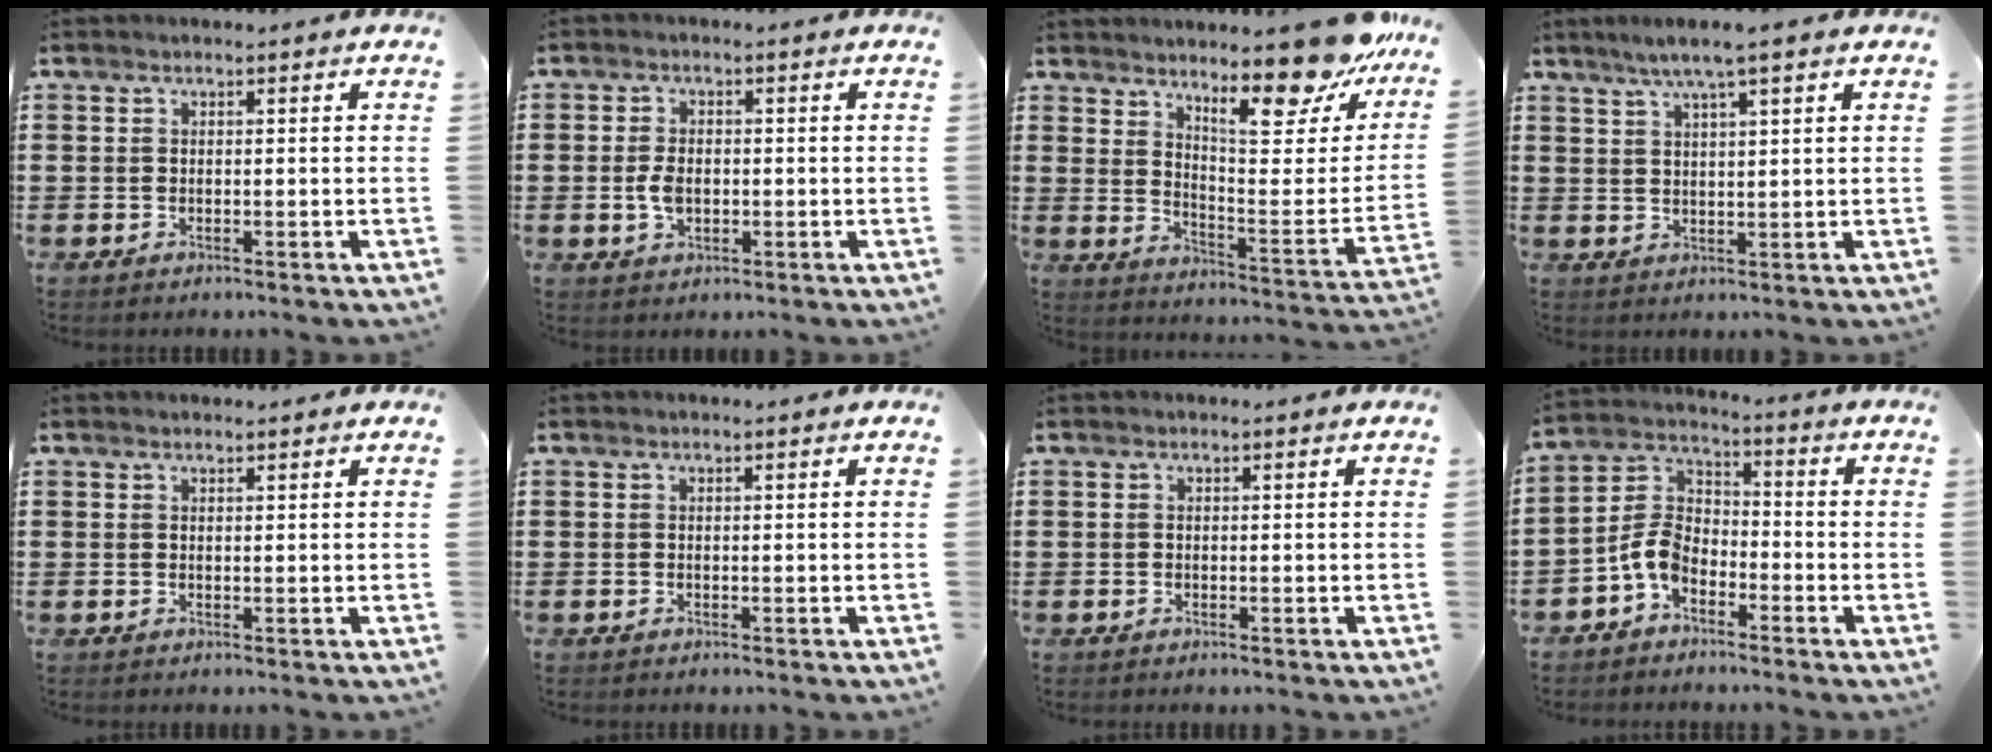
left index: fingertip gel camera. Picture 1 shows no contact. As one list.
[{"total": 3.6, "force": [-0.2, 2.1, 3.0], "torque": [-0.071, -0.002, -0.008]}, {"total": 13.6, "force": [11.2, 2.3, 7.4], "torque": [-0.116, -0.085, 0.186]}, {"total": 4.4, "force": [3.0, -0.1, 3.2], "torque": [-0.067, -0.001, 0.052]}, {"total": 0.7, "force": [0.6, 0.0, 0.3], "torque": [-0.007, -0.001, 0.013]}, {"total": 0.0}, {"total": 0.0}, {"total": 6.5, "force": [-4.0, 3.5, 3.7], "torque": [-0.103, 0.001, -0.086]}]